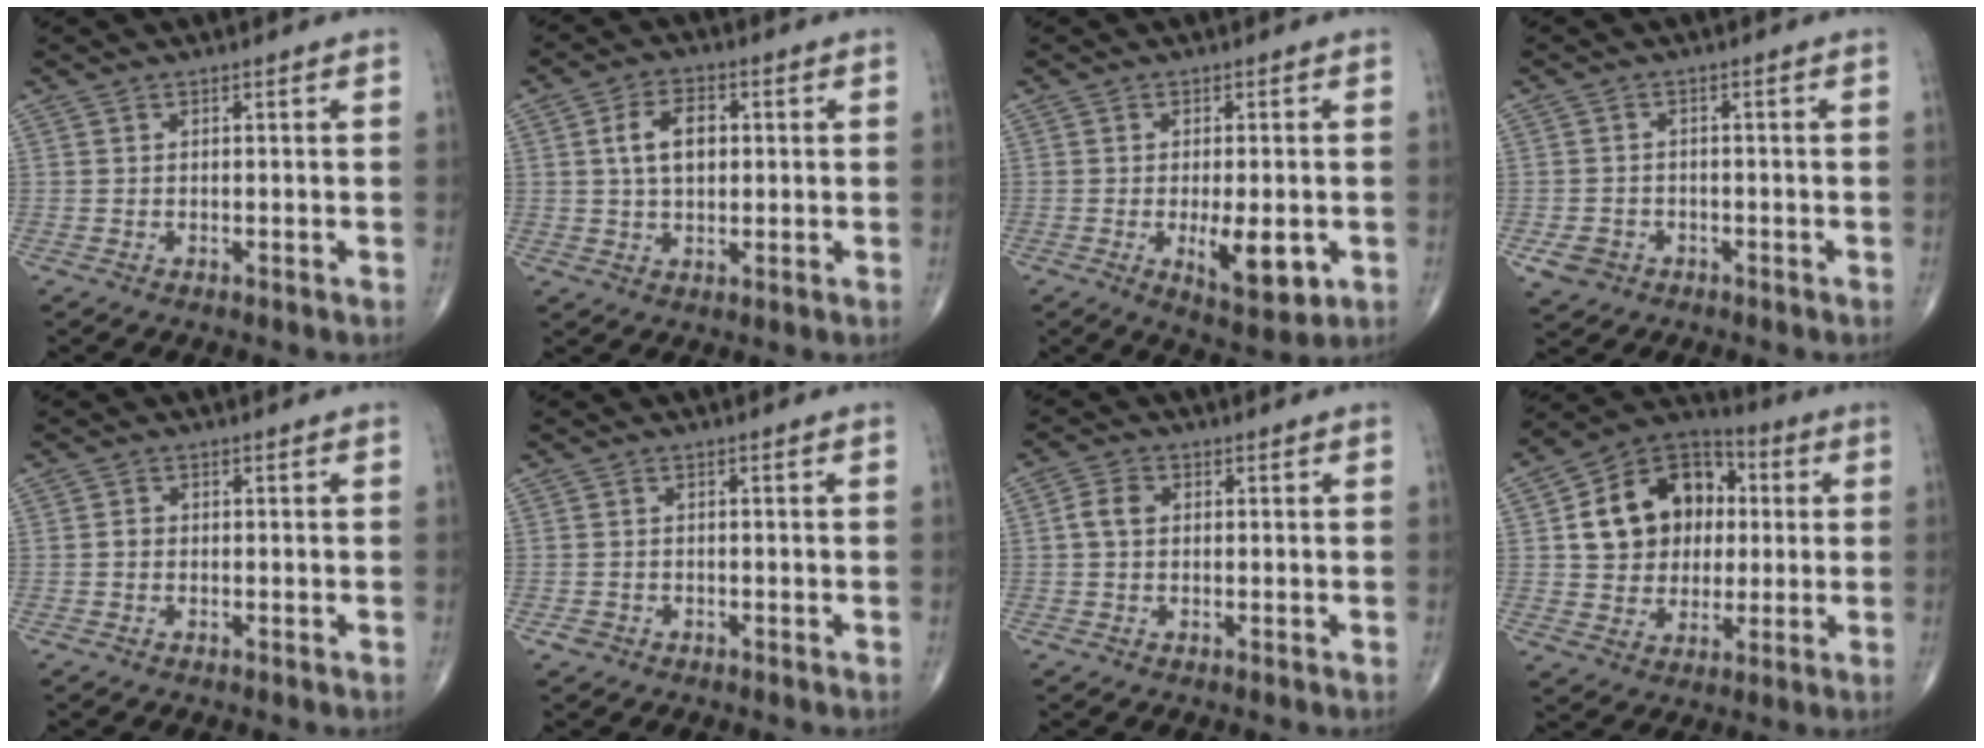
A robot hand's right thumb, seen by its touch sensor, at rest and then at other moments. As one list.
[{"total": 7.3, "force": [1.2, 4.6, 5.6], "torque": [-0.085, 0.008, 0.017]}, {"total": 8.9, "force": [-2.1, 3.4, 8.0], "torque": [-0.106, -0.018, -0.025]}, {"total": 4.0, "force": [-1.8, 3.3, 1.2], "torque": [-0.016, 0.010, -0.027]}, {"total": 1.2, "force": [-0.2, 1.0, 0.5], "torque": [-0.004, 0.003, -0.006]}, {"total": 1.5, "force": [-0.8, 1.2, 0.3], "torque": [0.000, 0.008, -0.015]}, {"total": 3.4, "force": [0.3, 2.4, 2.4], "torque": [-0.048, 0.009, 0.000]}, {"total": 17.2, "force": [2.5, 13.6, 10.1], "torque": [-0.123, 0.017, 0.041]}]